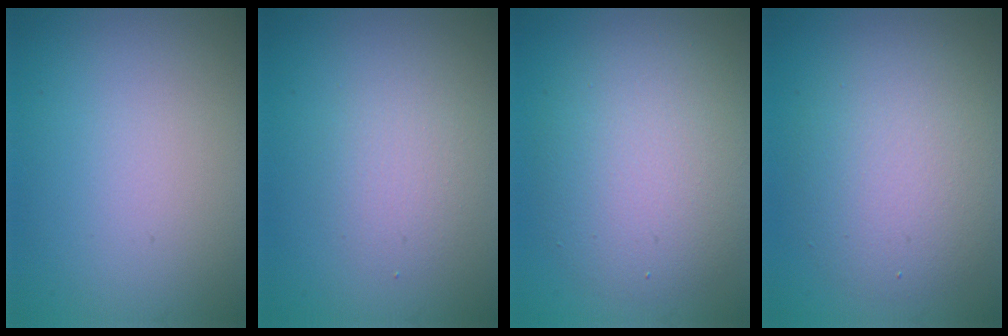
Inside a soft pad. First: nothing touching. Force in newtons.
{"total": 2.1, "press": 2.0, "slide": 0.1}
{"total": 6.1, "press": 6.1, "slide": 0.3}
{"total": 5.2, "press": 5.2, "slide": 0.6}